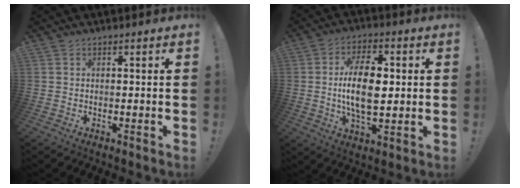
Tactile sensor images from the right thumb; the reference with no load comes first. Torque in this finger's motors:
{"motor_torque": [0.02, 0.91, 0.59, -0.37, 0.21]}